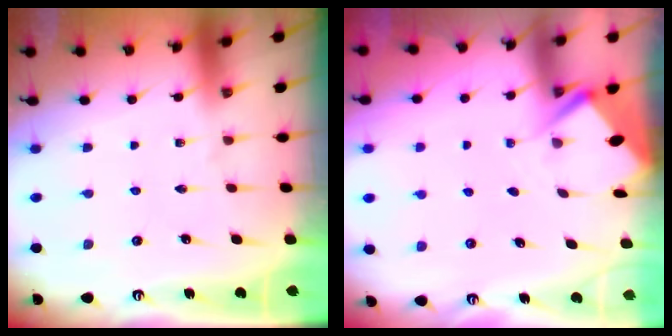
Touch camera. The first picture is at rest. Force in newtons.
{"total": 2.7, "press": 2.7, "slide": 0.4}